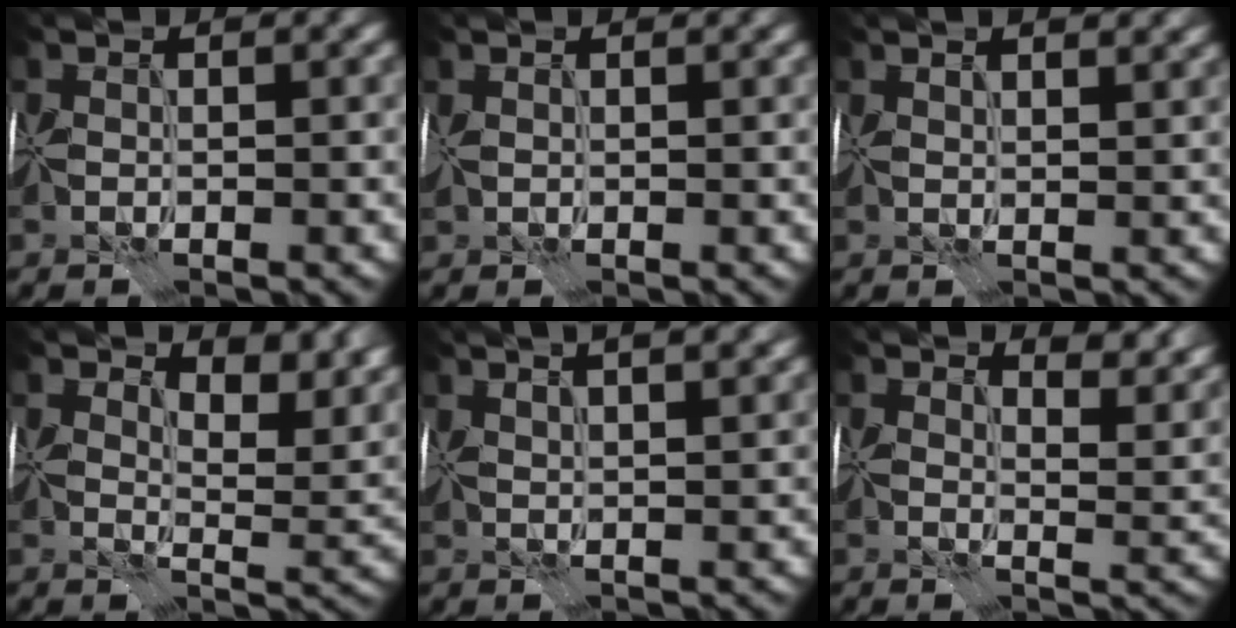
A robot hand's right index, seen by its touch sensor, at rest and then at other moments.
{"total": 1.7, "force": [0.9, 1.0, 1.0], "torque": [-0.028, 0.006, 0.022]}
{"total": 4.7, "force": [2.9, 2.0, 3.1], "torque": [-0.043, 0.024, 0.031]}
{"total": 6.8, "force": [4.8, 2.8, 3.9], "torque": [-0.051, -0.008, 0.073]}
{"total": 8.5, "force": [5.1, 3.4, 5.8], "torque": [-0.070, 0.048, 0.057]}
{"total": 5.9, "force": [4.5, 2.3, 3.0], "torque": [-0.047, -0.004, 0.056]}